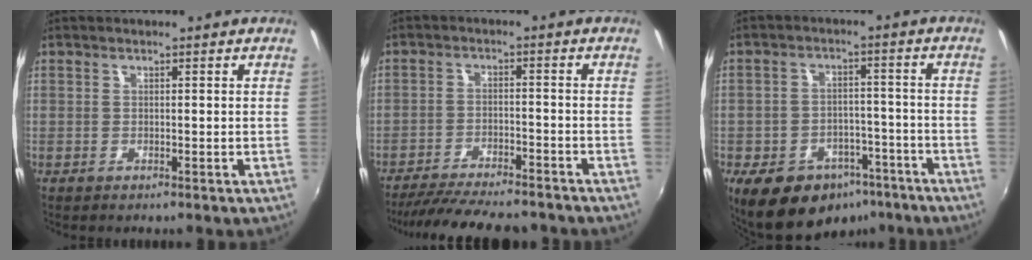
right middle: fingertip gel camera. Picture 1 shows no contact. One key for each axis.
{"total": 15.9, "fx": -13.8, "fy": 3.4, "fz": 7.1, "tx": -0.144, "ty": -0.021, "tz": -0.207}
{"total": 15.2, "fx": -9.6, "fy": 9.6, "fz": 6.7, "tx": -0.142, "ty": 0.011, "tz": -0.122}